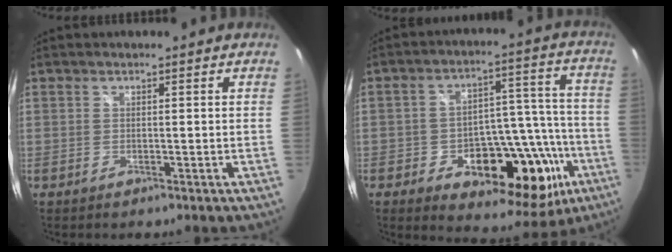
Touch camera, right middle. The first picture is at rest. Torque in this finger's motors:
{"motor_torque": [1.07, -1.07, 0.26, 0.11]}